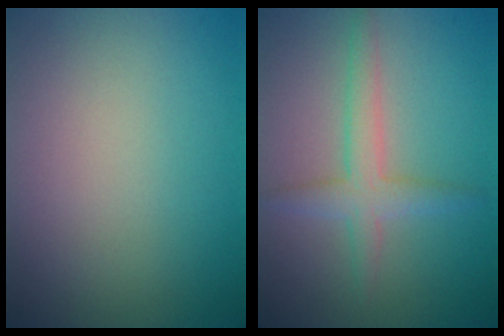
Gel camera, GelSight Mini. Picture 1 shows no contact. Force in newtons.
{"total": 2.7, "press": 2.7, "slide": 0.2}